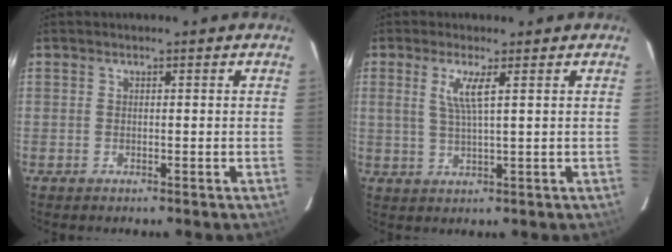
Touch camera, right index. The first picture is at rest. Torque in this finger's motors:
{"motor_torque": [0.09, 0.07, 0.09, 0.07]}